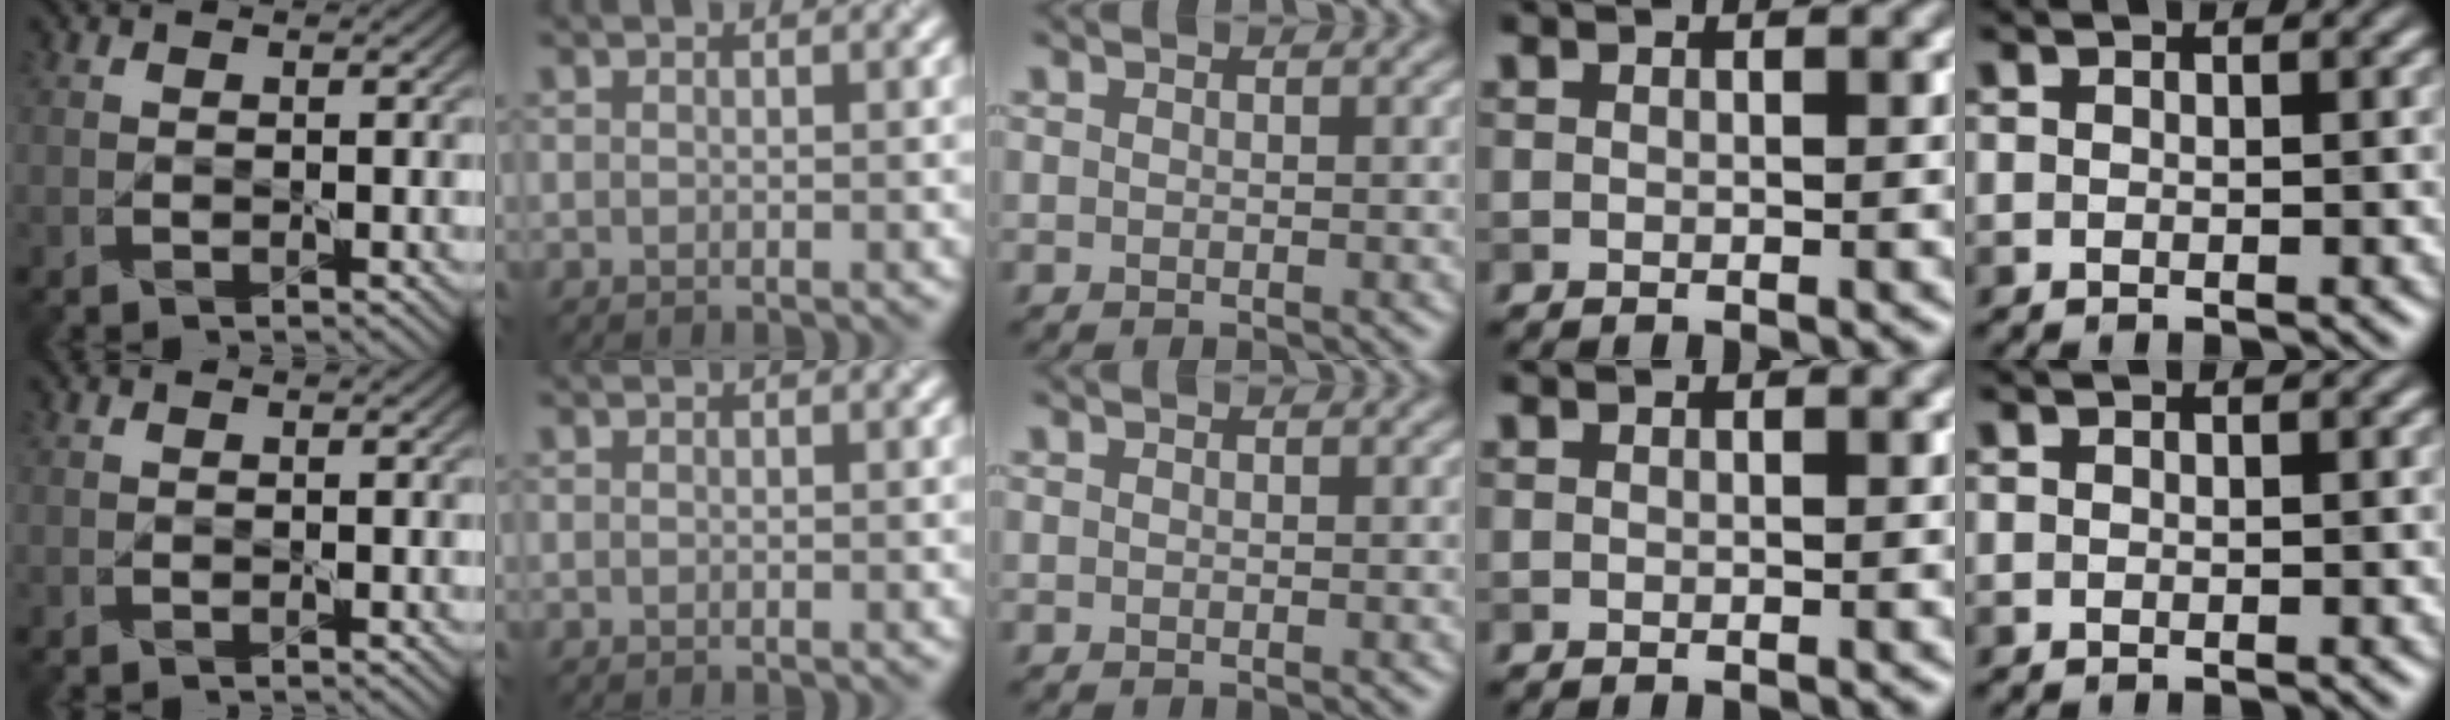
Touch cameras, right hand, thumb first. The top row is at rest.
{}